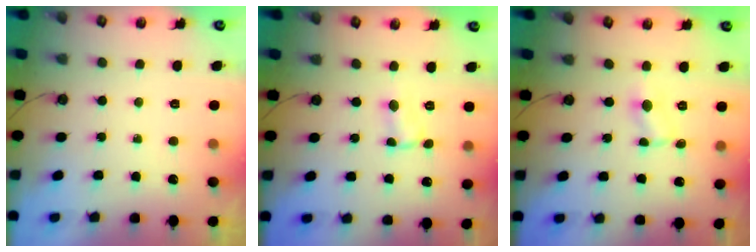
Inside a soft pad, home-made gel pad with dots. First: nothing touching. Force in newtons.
{"total": 1.5, "press": 1.5, "slide": 0.2}
{"total": 1.5, "press": 1.5, "slide": 0.2}